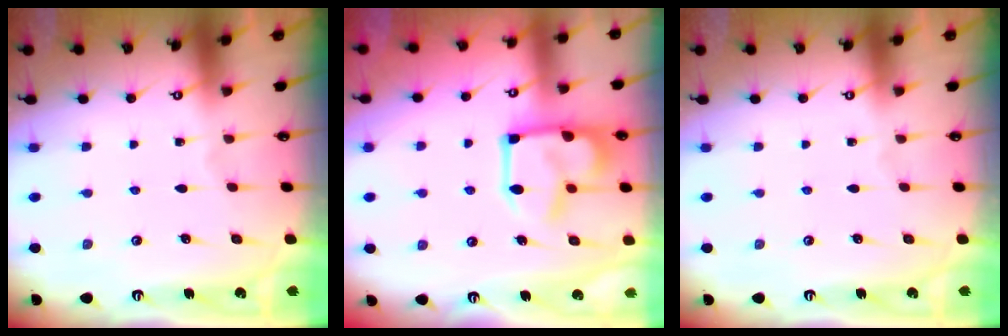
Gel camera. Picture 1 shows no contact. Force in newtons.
{"total": 15.1, "press": 15.0, "slide": 1.3}
{"total": 0.0}